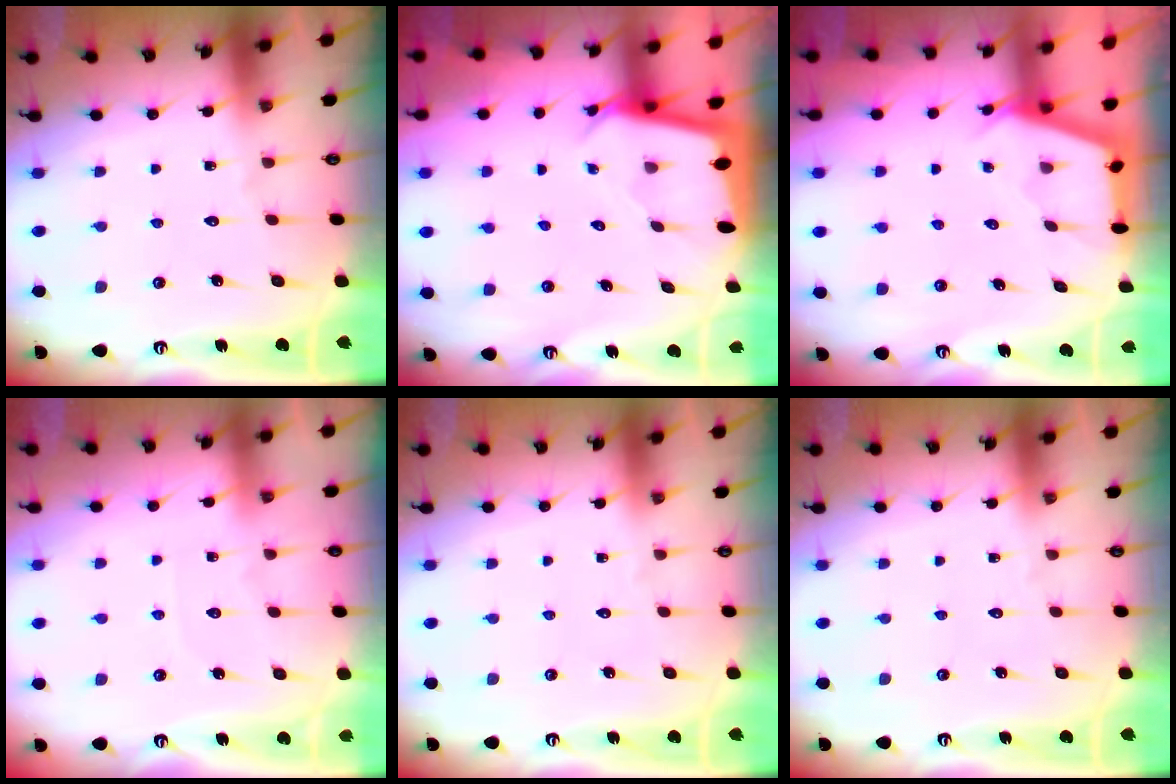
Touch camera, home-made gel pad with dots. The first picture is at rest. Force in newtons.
{"total": 2.4, "press": 2.4, "slide": 0.2}
{"total": 2.7, "press": 2.7, "slide": 0.3}
{"total": 3.4, "press": 3.4, "slide": 0.4}
{"total": 0.0}
{"total": 0.0}